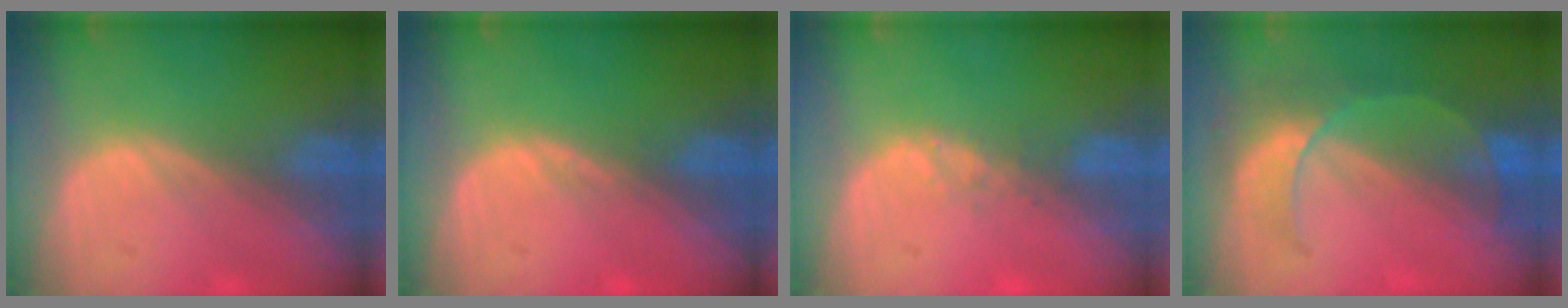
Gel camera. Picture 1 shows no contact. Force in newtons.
{"total": 0.5, "press": 0.5, "slide": 0.2}
{"total": 1.0, "press": 1.0, "slide": 0.2}
{"total": 7.8, "press": 6.9, "slide": 3.7}